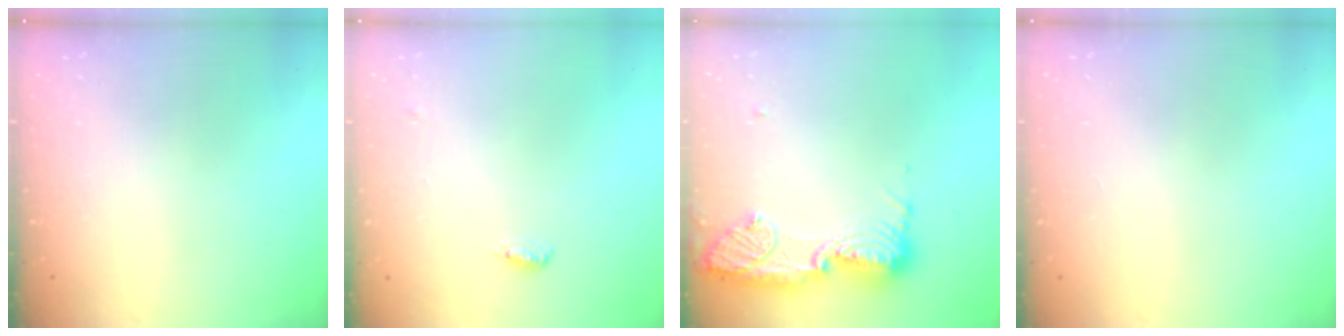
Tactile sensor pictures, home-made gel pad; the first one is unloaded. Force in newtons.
{"total": 4.0, "press": 3.8, "slide": 1.1}
{"total": 17.6, "press": 16.5, "slide": 6.2}
{"total": 1.1, "press": 0.8, "slide": 0.7}